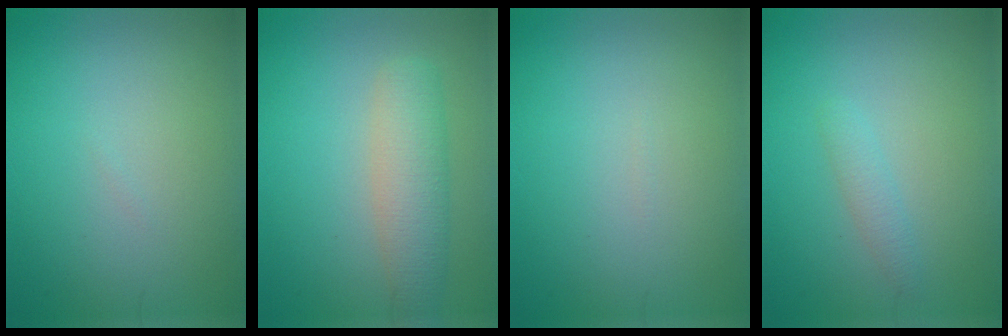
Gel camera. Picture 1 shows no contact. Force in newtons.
{"total": 3.2, "press": 3.2, "slide": 0.3}
{"total": 0.0}
{"total": 1.3, "press": 1.3, "slide": 0.0}